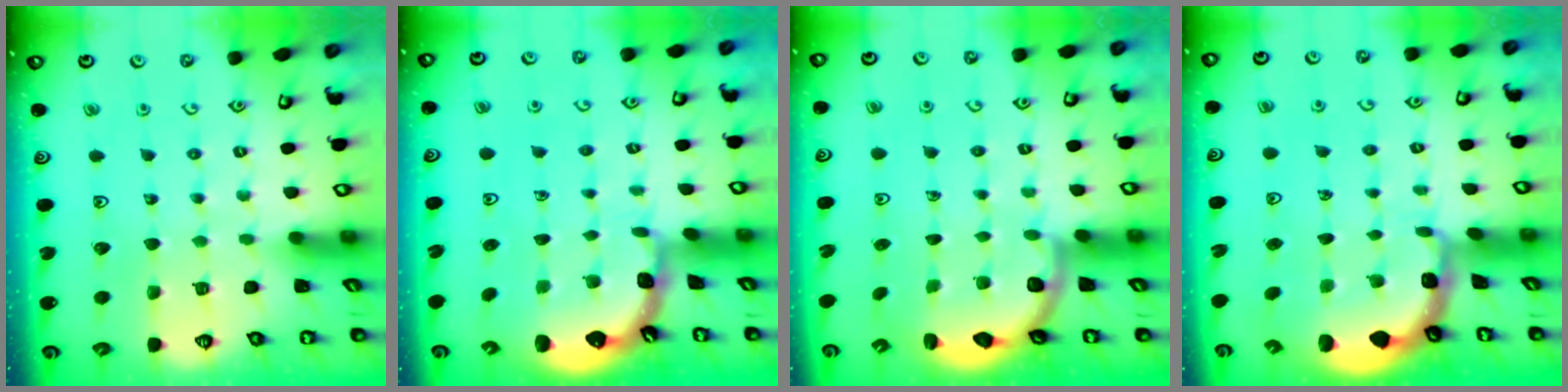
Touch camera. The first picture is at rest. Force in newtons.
{"total": 1.2, "press": 1.2, "slide": 0.1}
{"total": 3.5, "press": 2.8, "slide": 2.0}
{"total": 1.5, "press": 1.2, "slide": 0.7}